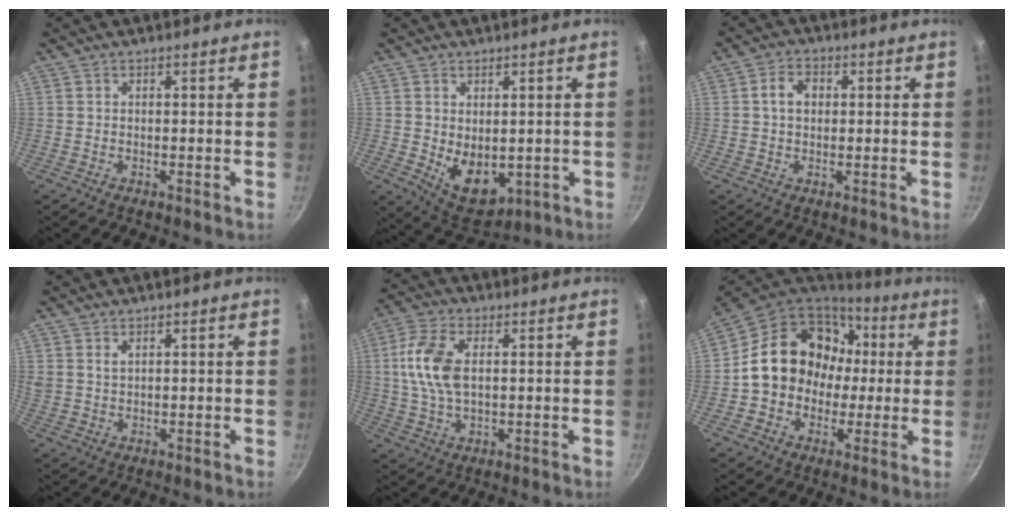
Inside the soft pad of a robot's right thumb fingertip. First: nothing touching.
{"total": 8.9, "force": [-0.3, 5.9, 6.6], "torque": [-0.078, -0.020, 0.017]}
{"total": 4.4, "force": [0.6, 3.3, 2.8], "torque": [-0.033, 0.011, 0.004]}
{"total": 1.7, "force": [1.0, 1.0, 1.0], "torque": [-0.015, -0.002, 0.021]}
{"total": 10.3, "force": [1.5, 5.7, 8.4], "torque": [-0.168, 0.011, 0.025]}
{"total": 18.8, "force": [1.3, 15.8, 10.0], "torque": [-0.136, 0.050, 0.019]}